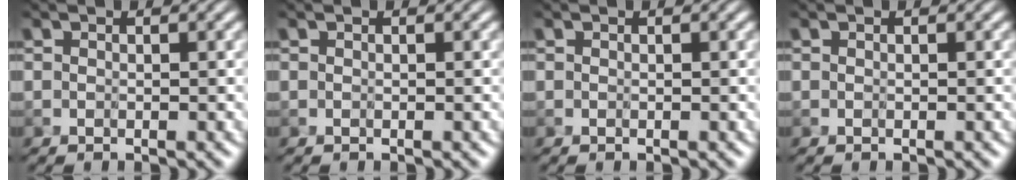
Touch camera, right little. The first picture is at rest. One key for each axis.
{"total": 0.0}
{"total": 0.0}
{"total": 0.0}